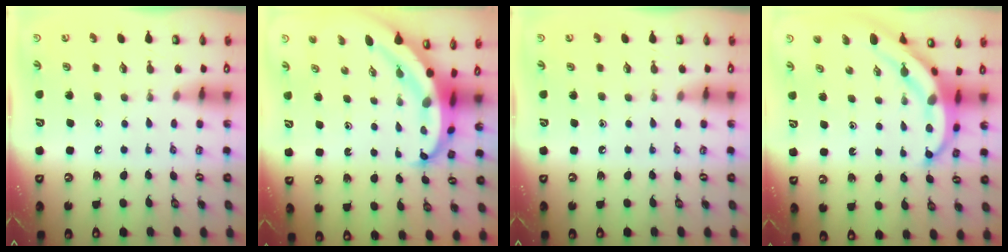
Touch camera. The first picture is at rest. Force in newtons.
{"total": 7.8, "press": 7.7, "slide": 0.9}
{"total": 0.0}
{"total": 7.7, "press": 7.6, "slide": 1.4}